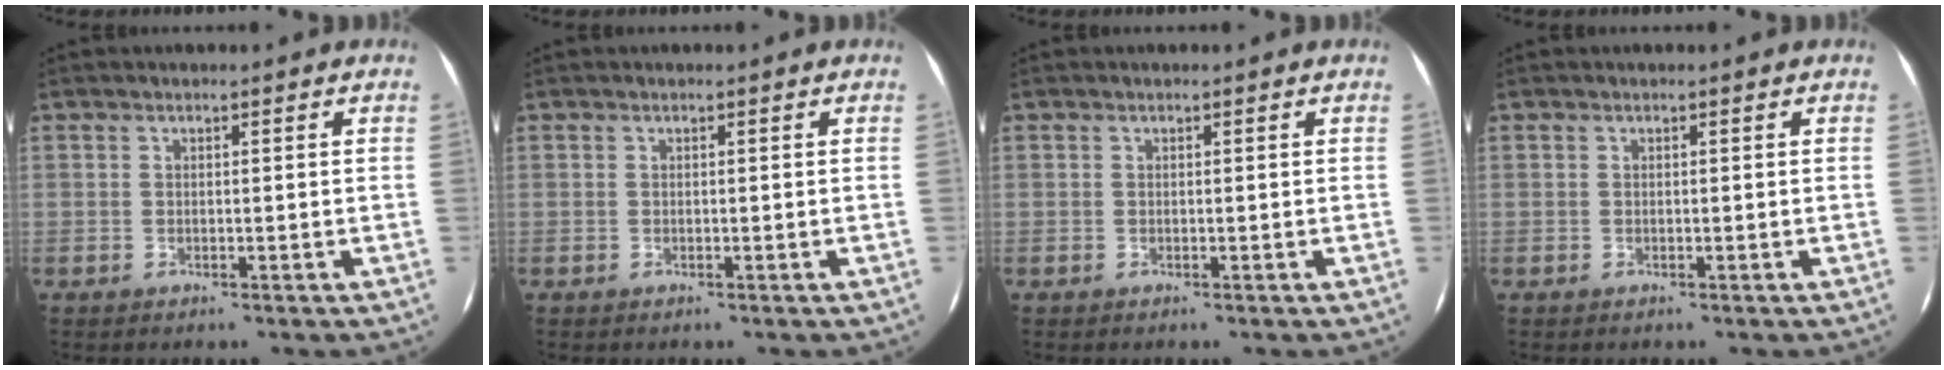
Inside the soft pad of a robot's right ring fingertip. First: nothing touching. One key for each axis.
{"total": 0.0}
{"total": 0.0}
{"total": 0.0}